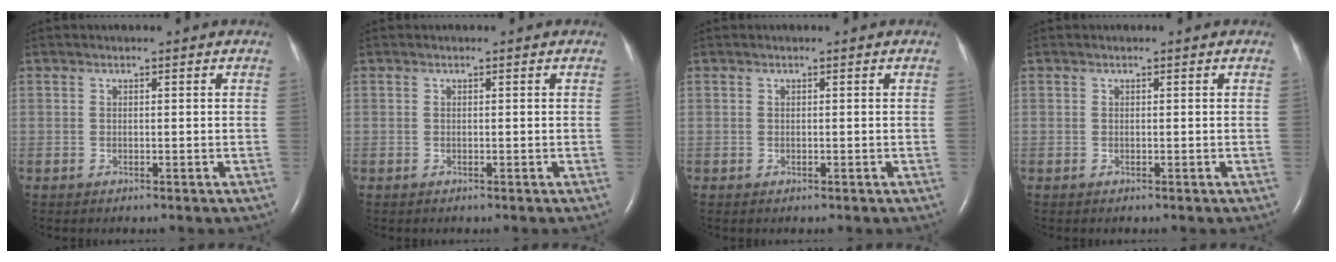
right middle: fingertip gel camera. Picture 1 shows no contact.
{"total": 0.0}
{"total": 0.0}
{"total": 0.0}